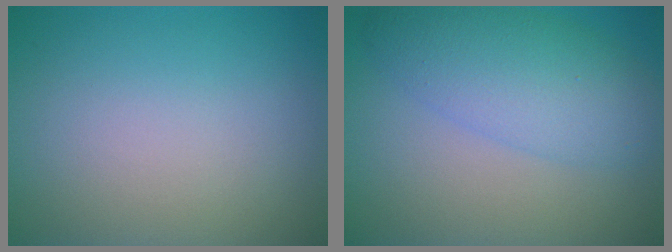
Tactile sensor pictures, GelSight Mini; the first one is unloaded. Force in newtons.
{"total": 5.5, "press": 5.5, "slide": 0.1}